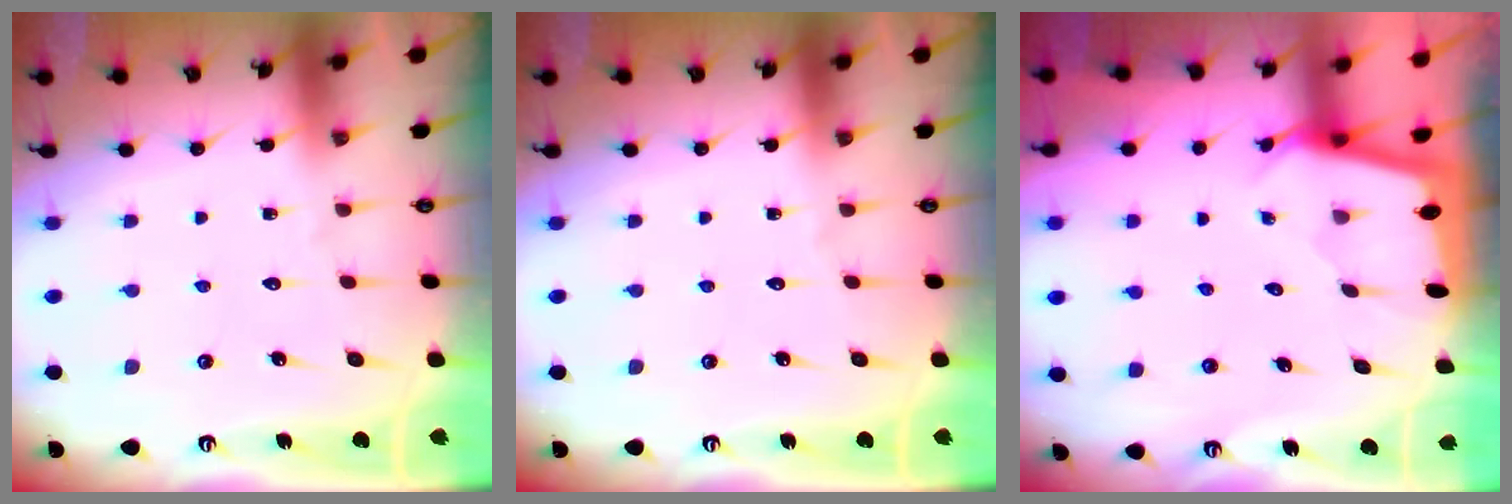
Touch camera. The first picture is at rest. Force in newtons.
{"total": 0.0}
{"total": 1.7, "press": 1.7, "slide": 0.2}